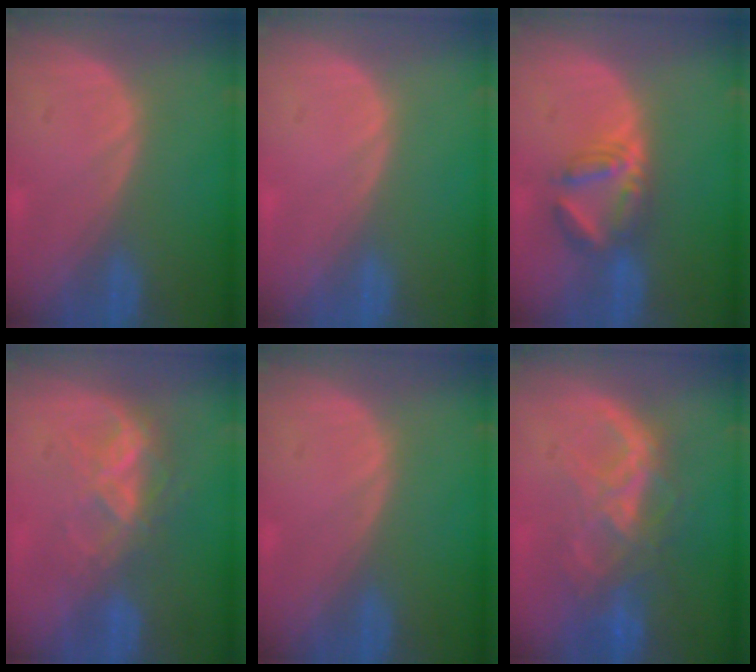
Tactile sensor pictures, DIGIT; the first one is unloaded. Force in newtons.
{"total": 0.0}
{"total": 5.8, "press": 5.6, "slide": 1.2}
{"total": 7.0, "press": 5.9, "slide": 3.7}
{"total": 0.0}
{"total": 8.9, "press": 7.6, "slide": 4.7}